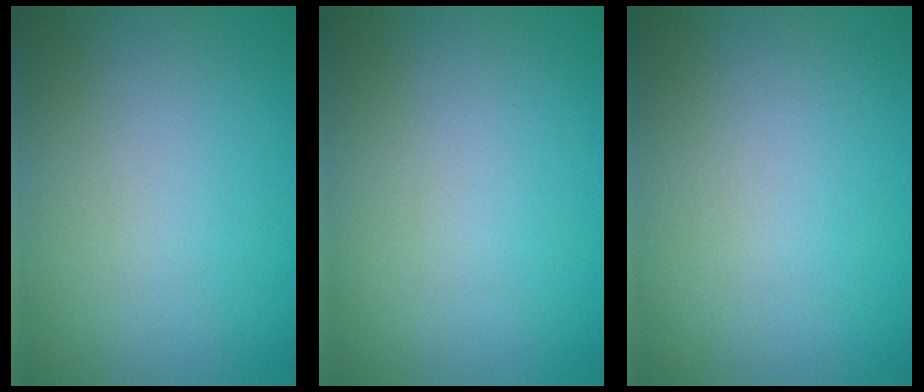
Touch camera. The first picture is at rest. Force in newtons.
{"total": 0.0}
{"total": 0.0}